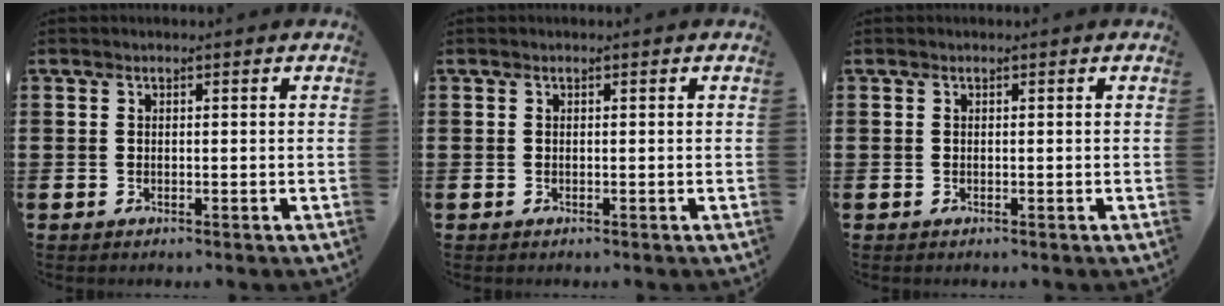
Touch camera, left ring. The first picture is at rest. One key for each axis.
{"total": 0.0}
{"total": 0.0}